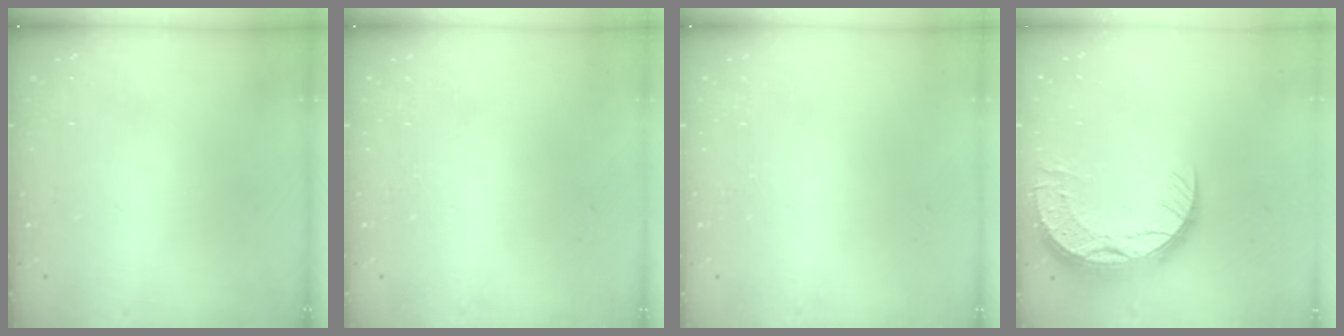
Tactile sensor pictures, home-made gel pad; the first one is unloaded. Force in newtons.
{"total": 0.0}
{"total": 0.0}
{"total": 13.3, "press": 13.3, "slide": 0.9}